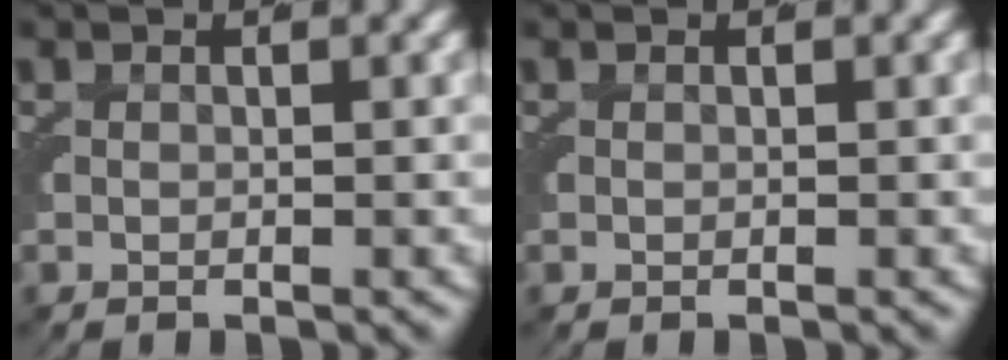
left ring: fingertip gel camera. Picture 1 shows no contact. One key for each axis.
{"total": 0.0}